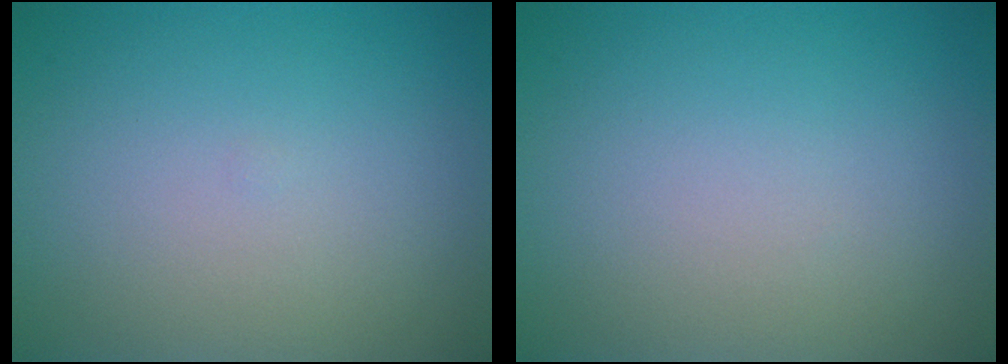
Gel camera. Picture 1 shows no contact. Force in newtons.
{"total": 0.0}